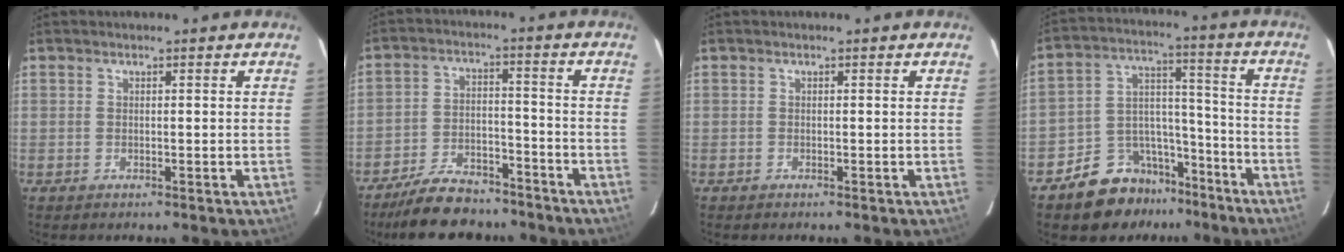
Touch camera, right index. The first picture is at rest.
{"total": 13.9, "force": [-11.4, 5.6, 5.5], "torque": [-0.124, 0.014, -0.172]}
{"total": 0.0}
{"total": 12.1, "force": [-9.0, 7.5, 3.3], "torque": [-0.065, 0.063, -0.130]}